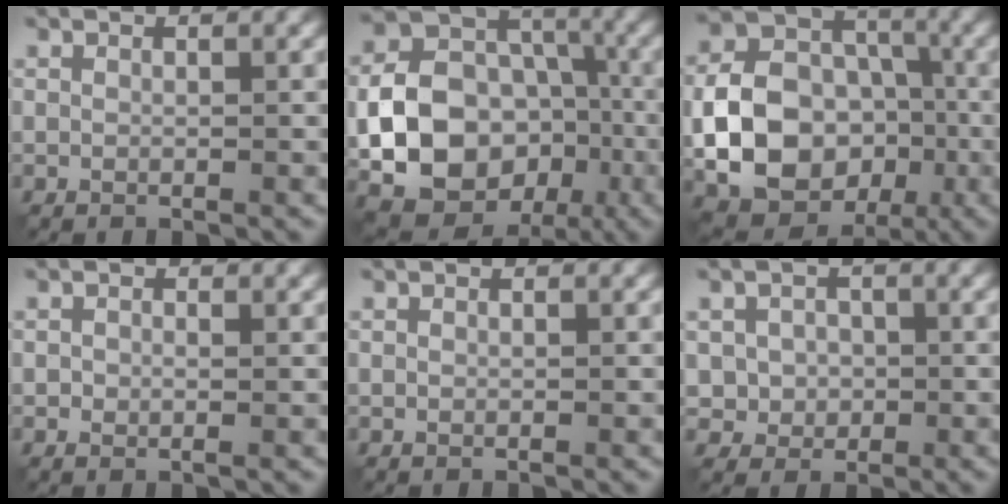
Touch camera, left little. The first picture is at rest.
{"total": 13.3, "force": [-3.0, 10.7, 7.3], "torque": [-0.133, -0.020, -0.062]}
{"total": 10.7, "force": [-2.4, 8.4, 6.2], "torque": [-0.114, -0.003, -0.048]}
{"total": 0.9, "force": [-0.1, 0.6, 0.7], "torque": [-0.010, -0.002, -0.003]}
{"total": 0.0}
{"total": 2.9, "force": [0.0, 2.7, 1.0], "torque": [-0.006, -0.005, -0.005]}